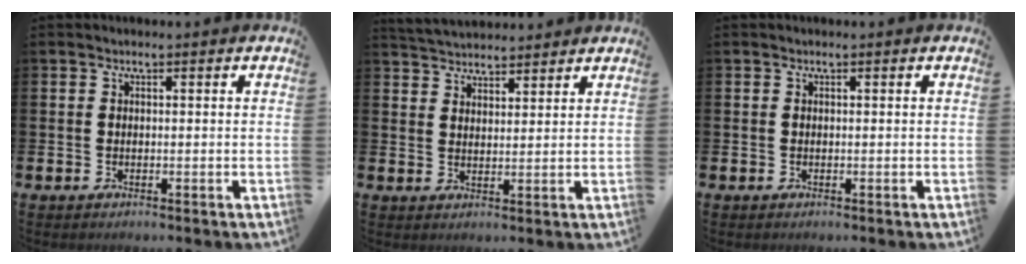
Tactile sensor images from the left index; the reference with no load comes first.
{"total": 3.9, "force": [3.8, 0.8, -0.4], "torque": [-0.009, -0.017, 0.070]}
{"total": 0.0}